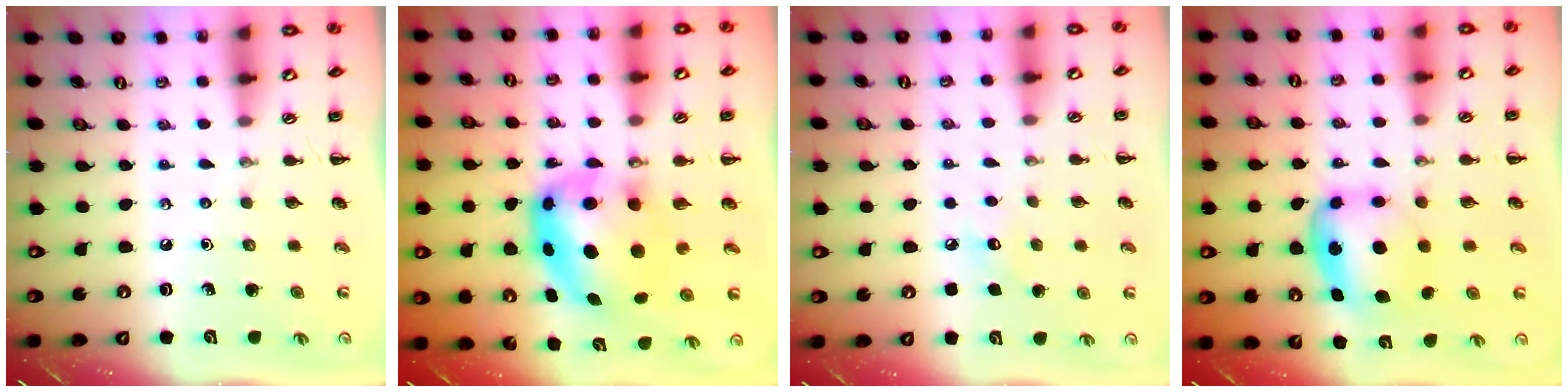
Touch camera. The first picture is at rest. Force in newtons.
{"total": 7.5, "press": 7.2, "slide": 1.9}
{"total": 5.1, "press": 5.0, "slide": 1.3}
{"total": 6.0, "press": 5.9, "slide": 0.8}